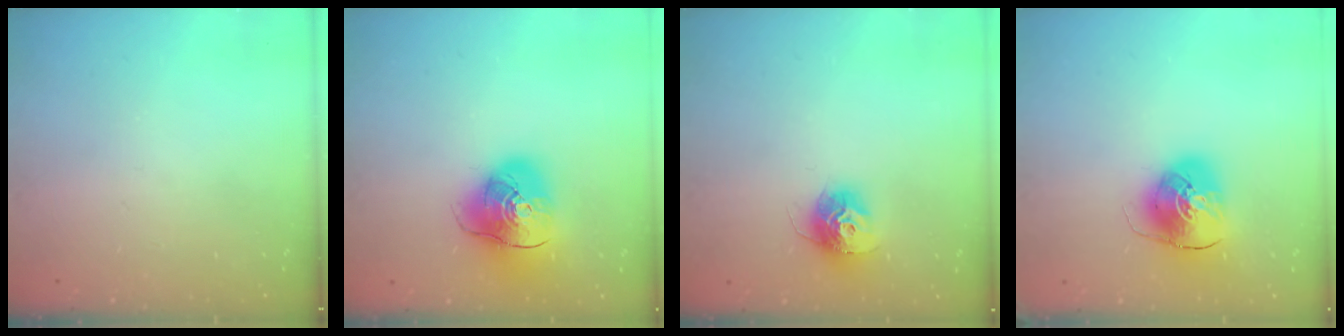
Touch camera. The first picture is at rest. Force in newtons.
{"total": 14.0, "press": 13.8, "slide": 2.3}
{"total": 11.8, "press": 11.8, "slide": 0.9}
{"total": 10.0, "press": 9.9, "slide": 1.5}